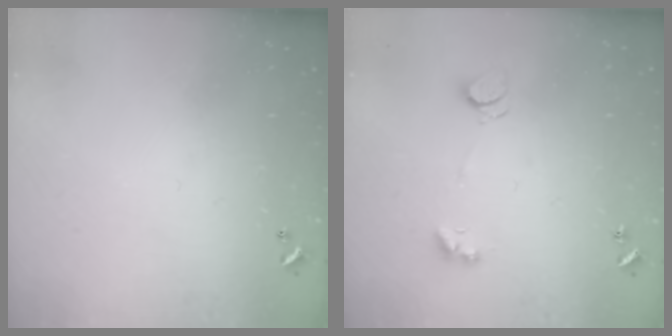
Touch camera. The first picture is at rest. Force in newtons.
{"total": 2.2, "press": 2.2, "slide": 0.4}